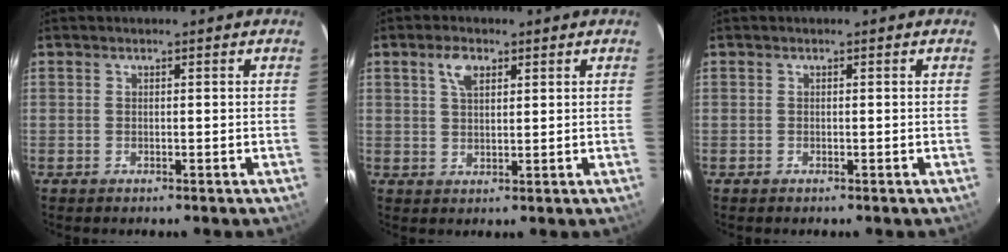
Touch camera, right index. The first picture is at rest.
{"total": 3.7, "force": [2.0, 1.9, 2.5], "torque": [-0.047, 0.008, 0.037]}
{"total": 0.0}